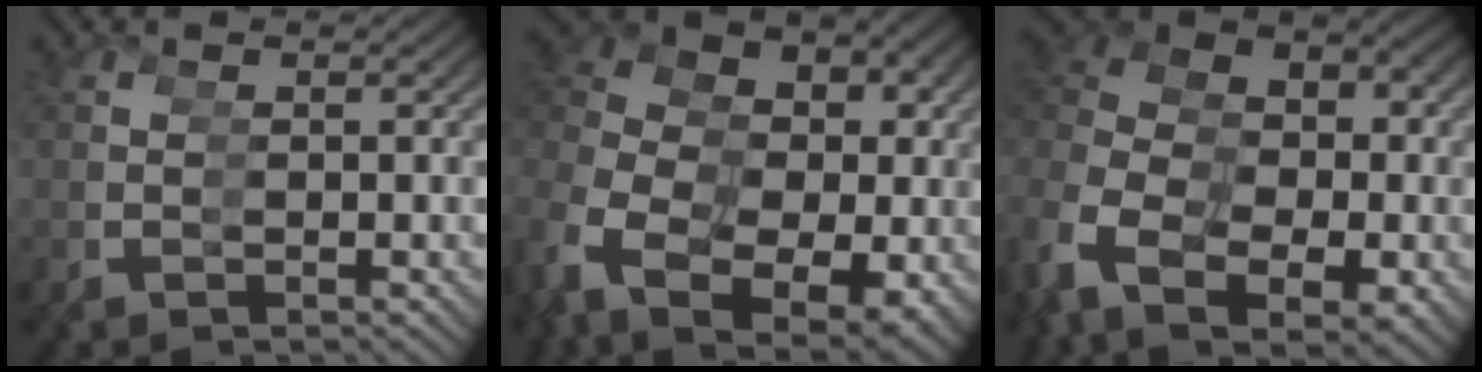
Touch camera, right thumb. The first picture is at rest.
{"total": 14.8, "force": [3.3, 10.1, 10.2], "torque": [-0.168, 0.027, 0.047]}
{"total": 12.1, "force": [3.2, 8.5, 7.9], "torque": [-0.152, 0.031, 0.044]}